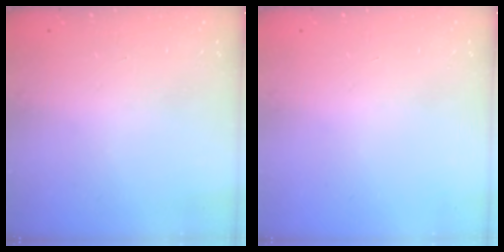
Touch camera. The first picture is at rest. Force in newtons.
{"total": 0.0}